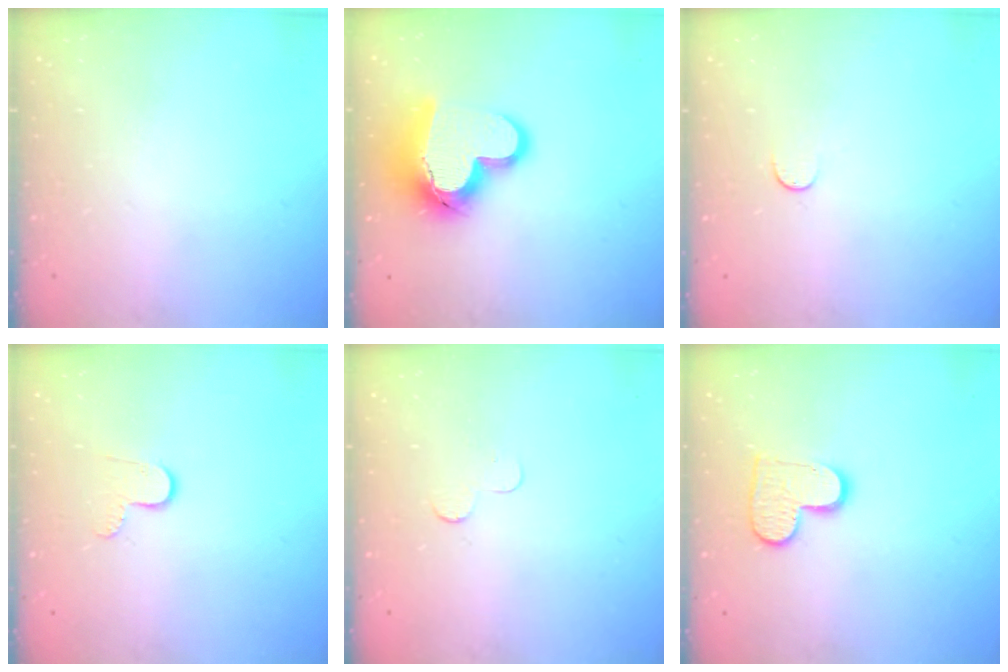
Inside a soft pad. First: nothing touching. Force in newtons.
{"total": 15.9, "press": 15.7, "slide": 2.2}
{"total": 3.3, "press": 3.2, "slide": 0.3}
{"total": 7.0, "press": 7.0, "slide": 0.6}
{"total": 2.3, "press": 2.3, "slide": 0.2}
{"total": 9.9, "press": 9.9, "slide": 0.3}